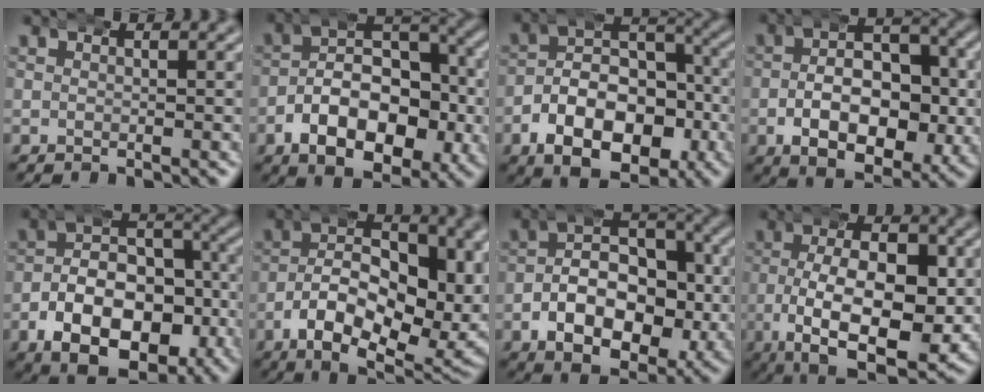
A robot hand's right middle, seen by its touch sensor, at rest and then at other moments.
{"total": 9.8, "force": [-2.2, 6.6, 6.9], "torque": [-0.103, -0.010, -0.037]}
{"total": 10.4, "force": [-3.1, 7.6, 6.5], "torque": [-0.101, -0.021, -0.049]}
{"total": 9.5, "force": [-1.9, 5.6, 7.4], "torque": [-0.099, -0.005, -0.034]}
{"total": 11.9, "force": [-4.0, 8.3, 7.6], "torque": [-0.124, -0.028, -0.058]}
{"total": 13.5, "force": [-1.9, 7.5, 11.0], "torque": [-0.161, -0.037, -0.022]}
{"total": 10.0, "force": [-1.7, 7.0, 7.0], "torque": [-0.102, -0.009, -0.033]}
{"total": 15.2, "force": [-3.7, 9.1, 11.6], "torque": [-0.188, -0.047, -0.045]}